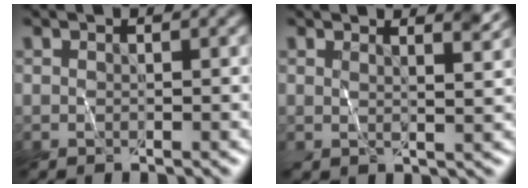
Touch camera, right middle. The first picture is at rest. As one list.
[{"total": 3.3, "force": [2.5, 1.0, 1.9], "torque": [-0.021, 0.011, 0.025]}]